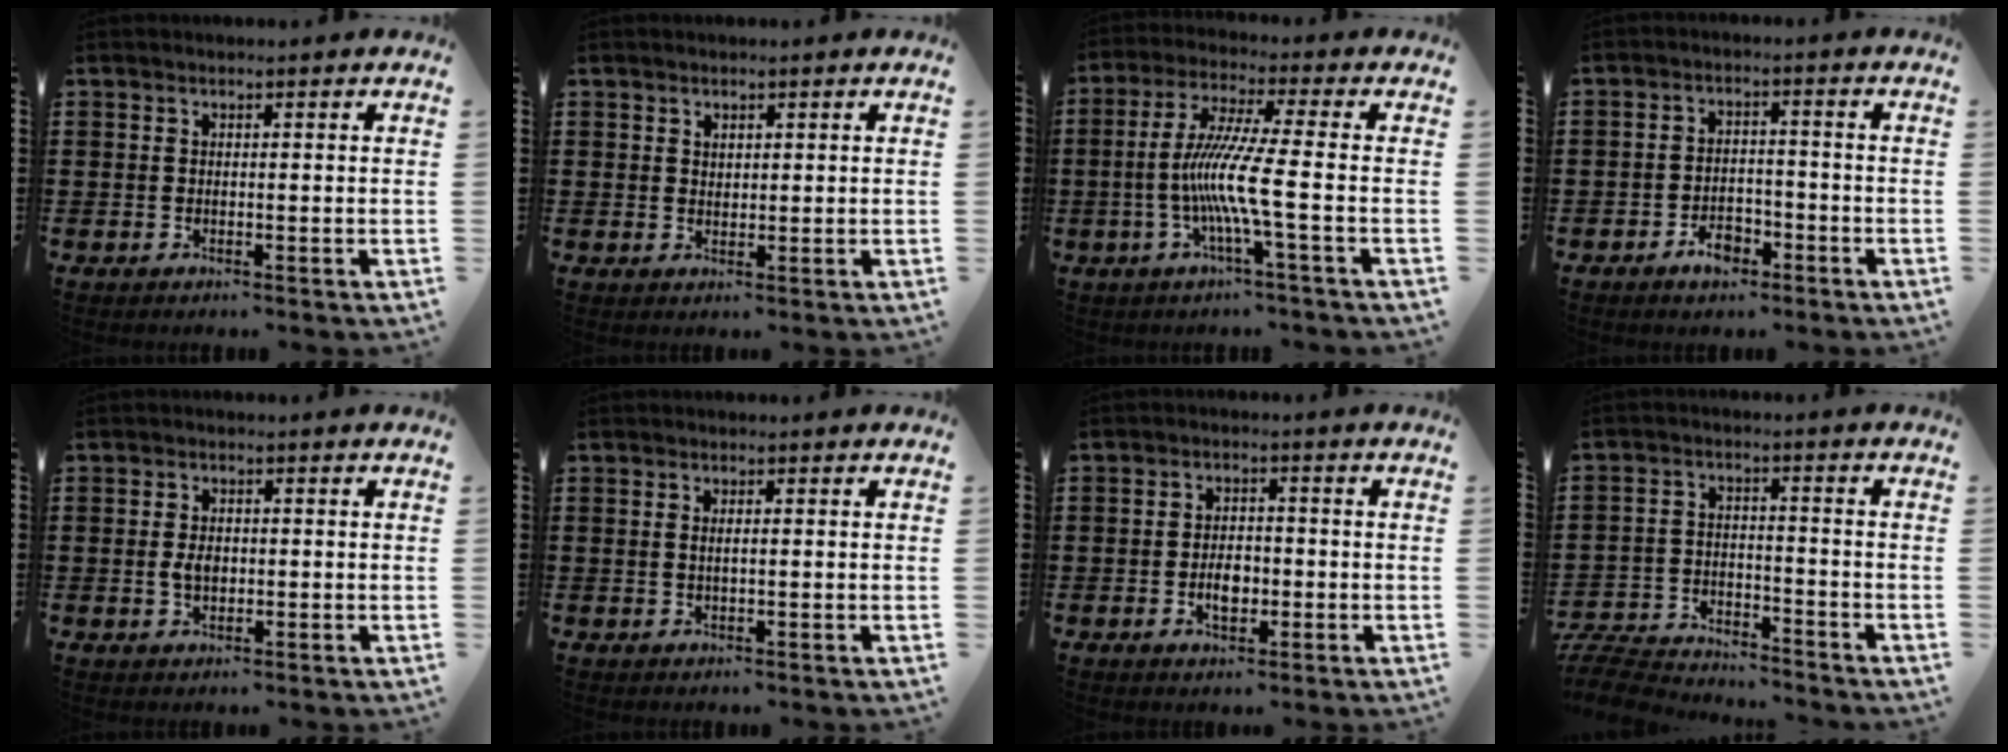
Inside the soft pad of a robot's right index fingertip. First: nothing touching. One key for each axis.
{"total": 1.4, "fx": 1.3, "fy": 0.6, "fz": 0.2, "tx": -0.003, "ty": 0.003, "tz": 0.026}
{"total": 9.1, "fx": -2.0, "fy": -0.8, "fz": 8.9, "tx": -0.188, "ty": -0.019, "tz": -0.048}
{"total": 4.2, "fx": -2.7, "fy": 2.2, "fz": 2.3, "tx": -0.045, "ty": 0.005, "tz": -0.053}
{"total": 2.5, "fx": -0.1, "fy": 1.4, "fz": 2.1, "tx": -0.044, "ty": 0.000, "tz": 0.000}
{"total": 1.0, "fx": 0.4, "fy": 0.0, "fz": 0.9, "tx": -0.017, "ty": 0.000, "tz": 0.008}
{"total": 4.0, "fx": -1.0, "fy": 2.2, "fz": 3.2, "tx": -0.051, "ty": 0.002, "tz": -0.019}
{"total": 6.1, "fx": -6.0, "fy": 0.9, "fz": 0.8, "tx": -0.034, "ty": 0.004, "tz": -0.124}